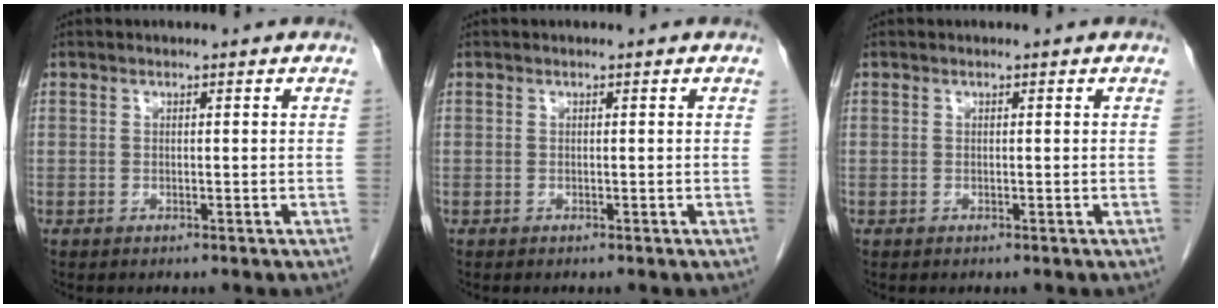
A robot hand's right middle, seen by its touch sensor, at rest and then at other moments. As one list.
[{"total": 0.0}, {"total": 0.0}]